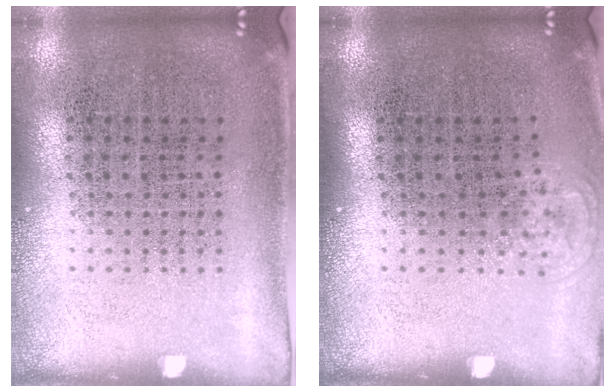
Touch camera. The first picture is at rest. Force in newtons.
{"total": 0.6, "press": 0.4, "slide": 0.3}